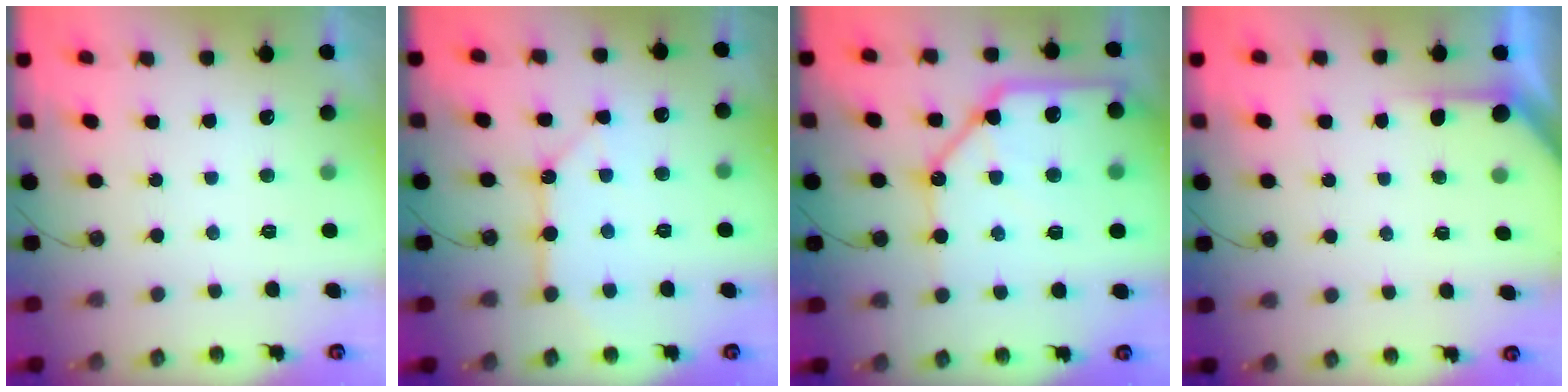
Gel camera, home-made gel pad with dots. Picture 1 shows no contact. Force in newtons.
{"total": 11.3, "press": 11.2, "slide": 1.1}
{"total": 19.0, "press": 18.9, "slide": 2.5}
{"total": 2.6, "press": 2.6, "slide": 0.3}